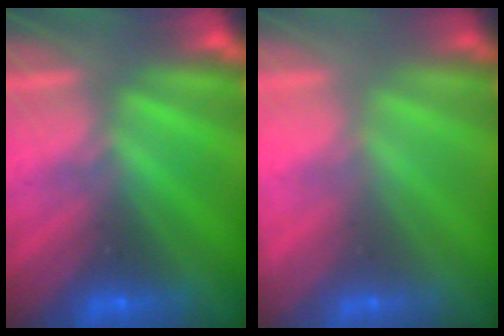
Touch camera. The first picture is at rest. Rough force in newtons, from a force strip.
{"total": 2.1}